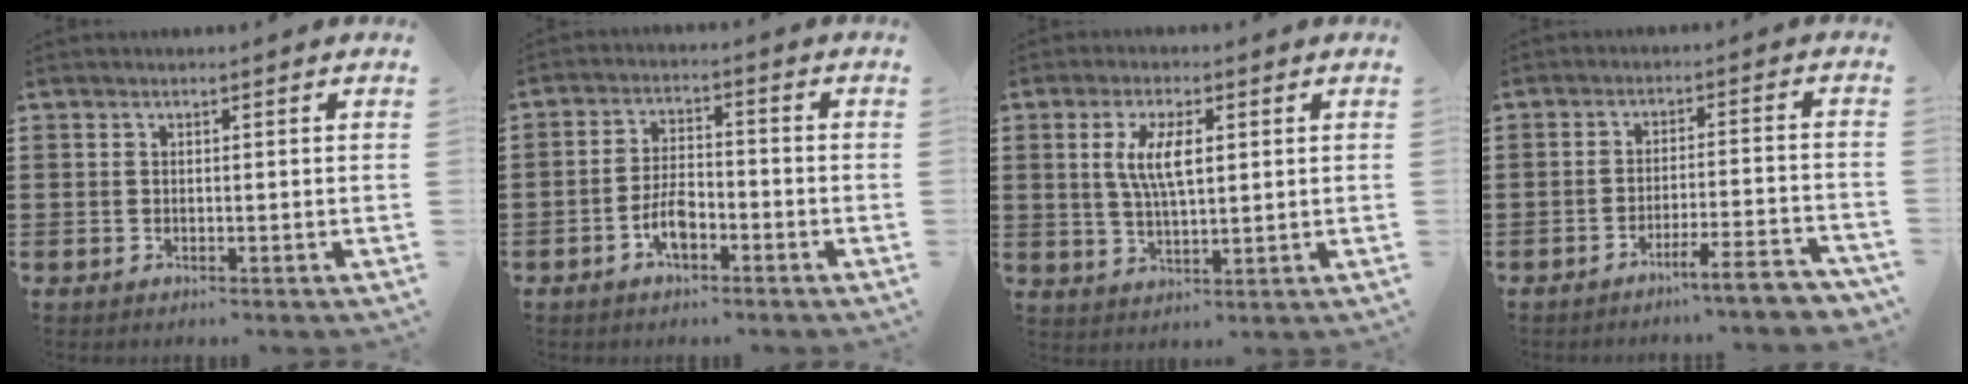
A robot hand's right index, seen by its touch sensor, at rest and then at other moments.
{"total": 5.0, "force": [-2.5, 2.3, 3.8], "torque": [-0.083, 0.002, -0.050]}
{"total": 6.2, "force": [1.4, 2.2, 5.6], "torque": [-0.115, 0.007, 0.023]}
{"total": 5.7, "force": [-4.8, -0.1, 3.1], "torque": [-0.048, -0.012, -0.088]}